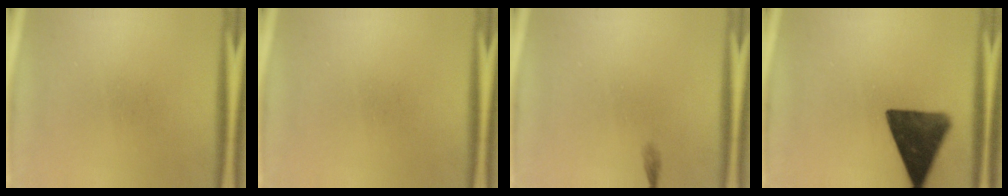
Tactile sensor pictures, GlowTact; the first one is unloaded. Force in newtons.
{"total": 0.0}
{"total": 0.6}
{"total": 13.4}